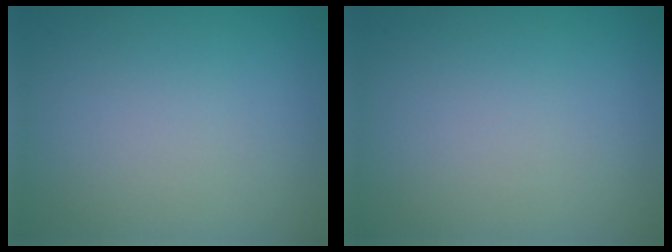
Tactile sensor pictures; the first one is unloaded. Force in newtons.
{"total": 0.0}